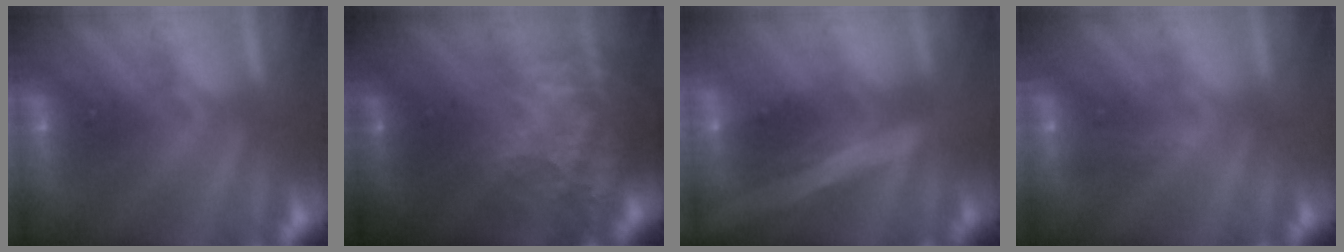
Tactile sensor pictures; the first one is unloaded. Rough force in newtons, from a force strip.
{"total": 6.9}
{"total": 1.9}
{"total": 2.9}